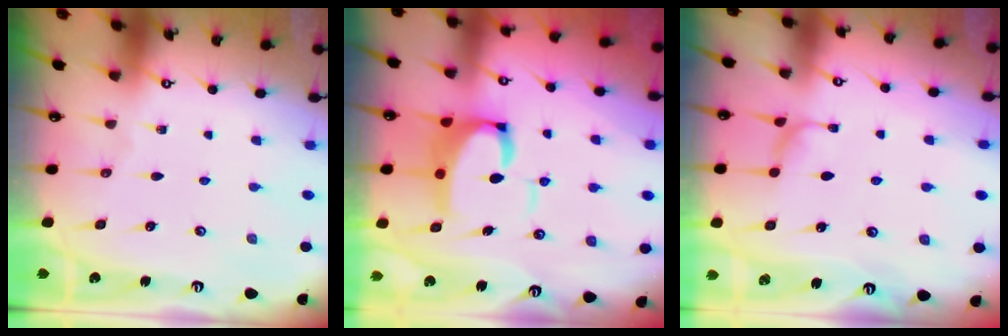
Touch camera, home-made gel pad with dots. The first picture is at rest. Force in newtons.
{"total": 7.6, "press": 7.5, "slide": 1.3}
{"total": 1.6, "press": 1.5, "slide": 0.6}